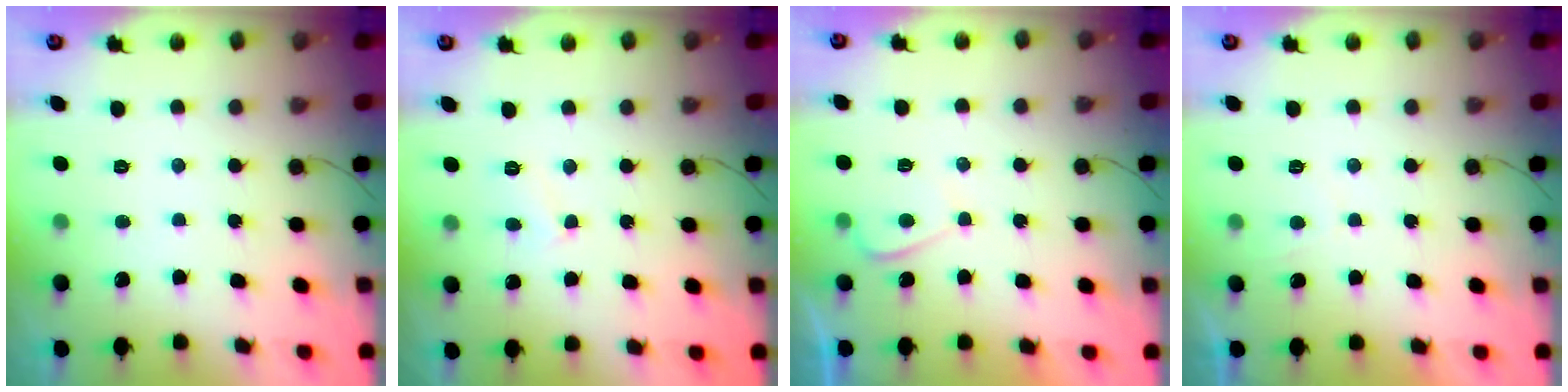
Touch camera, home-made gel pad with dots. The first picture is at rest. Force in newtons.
{"total": 2.8, "press": 2.8, "slide": 0.2}
{"total": 0.5, "press": 0.2, "slide": 0.5}
{"total": 0.8, "press": 0.5, "slide": 0.6}